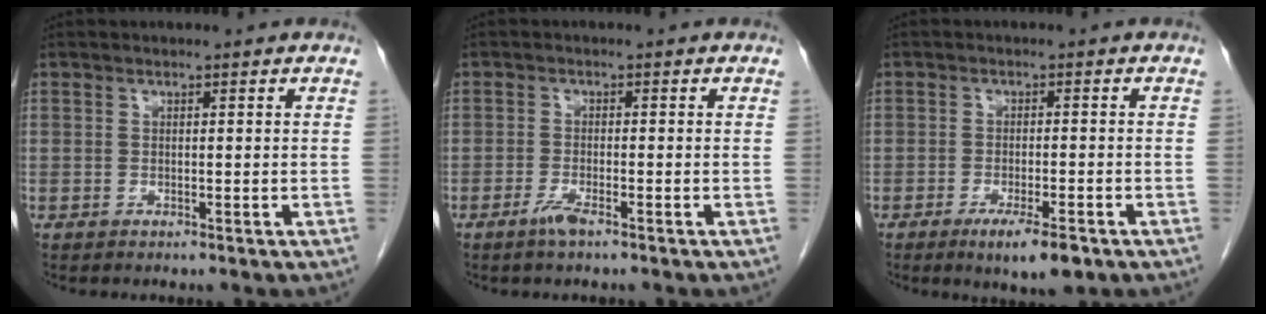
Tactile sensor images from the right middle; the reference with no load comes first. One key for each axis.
{"total": 2.3, "fx": -1.6, "fy": 0.1, "fz": 1.7, "tx": -0.040, "ty": -0.003, "tz": -0.034}
{"total": 6.0, "fx": -3.6, "fy": 1.2, "fz": 4.7, "tx": -0.074, "ty": -0.010, "tz": -0.049}